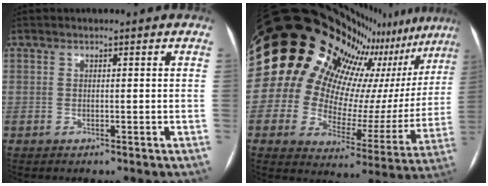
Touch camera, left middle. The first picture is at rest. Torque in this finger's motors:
{"motor_torque": [1.94, -0.20, 1.05, 0.21]}